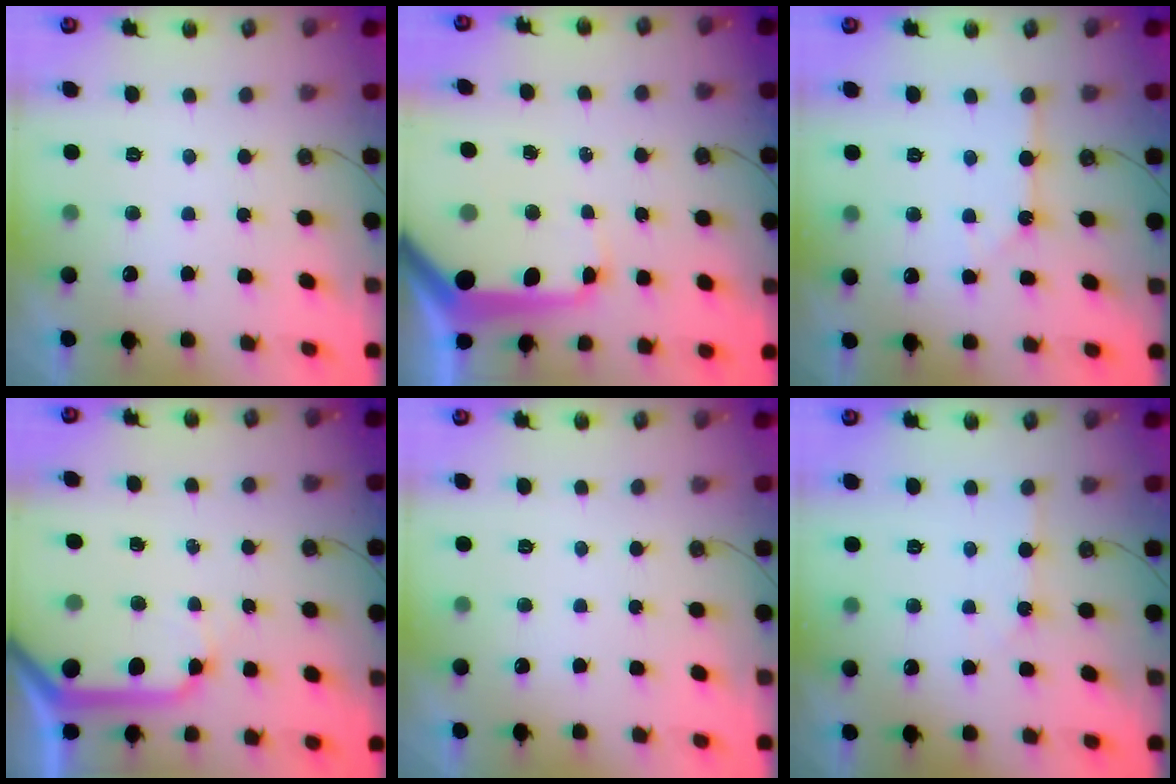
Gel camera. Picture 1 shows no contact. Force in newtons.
{"total": 16.5, "press": 16.4, "slide": 1.9}
{"total": 2.5, "press": 2.5, "slide": 0.2}
{"total": 11.4, "press": 11.3, "slide": 1.6}
{"total": 0.0}
{"total": 2.7, "press": 2.7, "slide": 0.4}